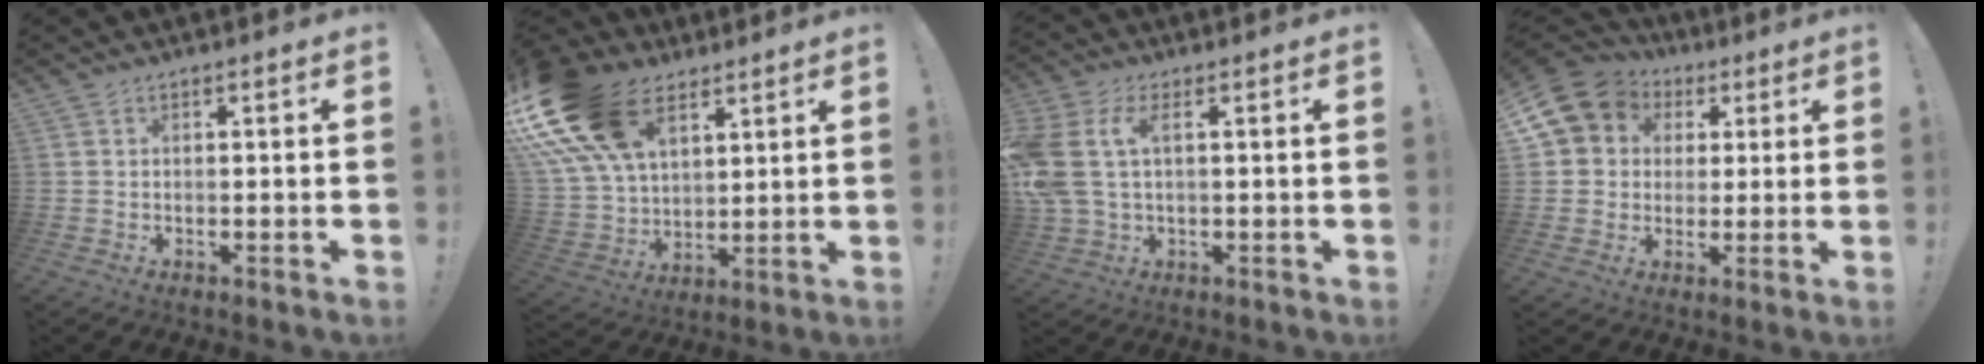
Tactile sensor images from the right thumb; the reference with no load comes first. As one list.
[{"total": 22.9, "force": [11.9, 13.8, 13.8], "torque": [-0.262, -0.056, 0.225]}, {"total": 12.0, "force": [2.6, 7.1, 9.4], "torque": [-0.211, -0.008, 0.048]}, {"total": 10.8, "force": [3.8, 9.3, 3.9], "torque": [-0.063, -0.019, 0.076]}]